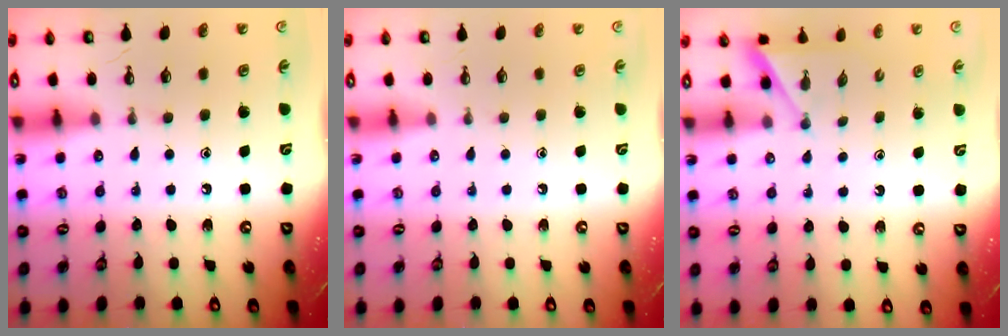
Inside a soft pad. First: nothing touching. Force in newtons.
{"total": 0.0}
{"total": 2.2, "press": 2.2, "slide": 0.2}